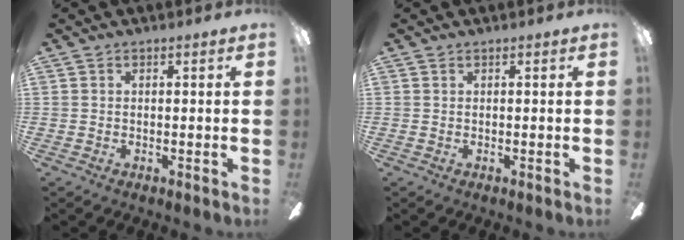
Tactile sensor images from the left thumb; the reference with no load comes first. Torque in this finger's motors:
{"motor_torque": [0.00, 0.00, 0.06, -0.06, 0.00]}